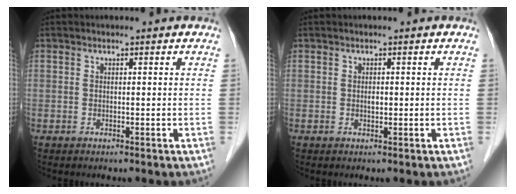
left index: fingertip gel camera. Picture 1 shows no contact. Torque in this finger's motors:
{"motor_torque": [0.19, -0.03, 0.03, 0.02]}